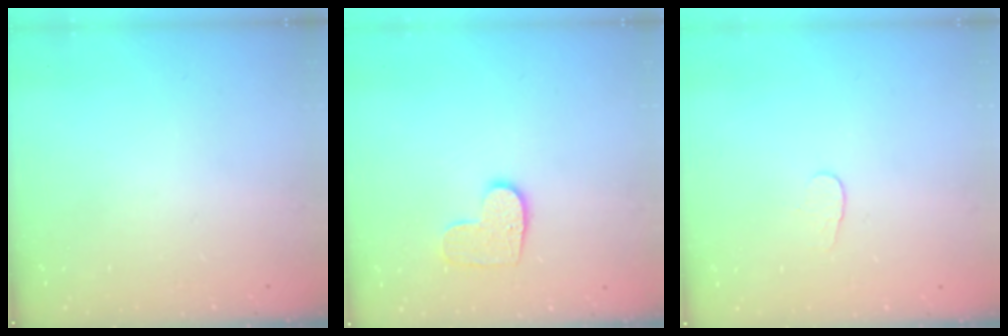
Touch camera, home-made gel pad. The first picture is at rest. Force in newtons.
{"total": 8.4, "press": 8.4, "slide": 0.4}
{"total": 3.9, "press": 3.9, "slide": 0.4}